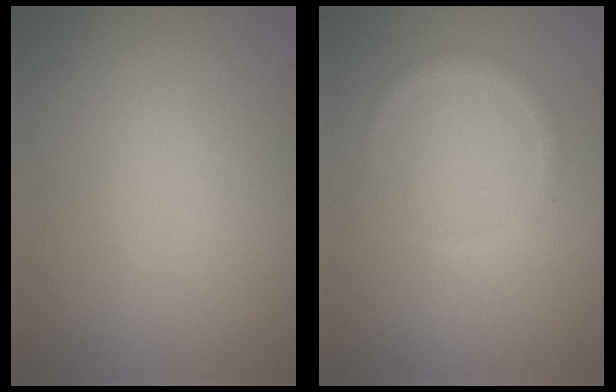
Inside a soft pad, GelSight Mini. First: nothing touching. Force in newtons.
{"total": 1.0, "press": 1.0, "slide": 0.1}